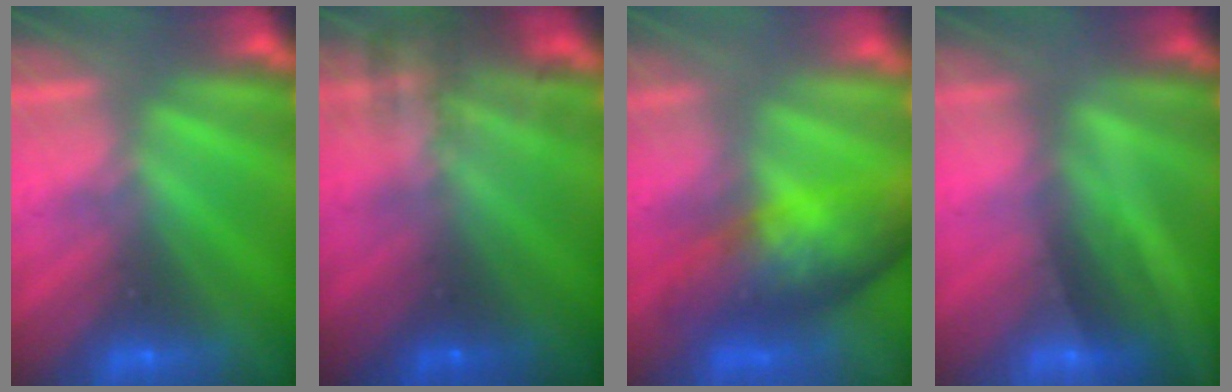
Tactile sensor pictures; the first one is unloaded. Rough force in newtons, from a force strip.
{"total": 7.1}
{"total": 6.0}
{"total": 2.1}